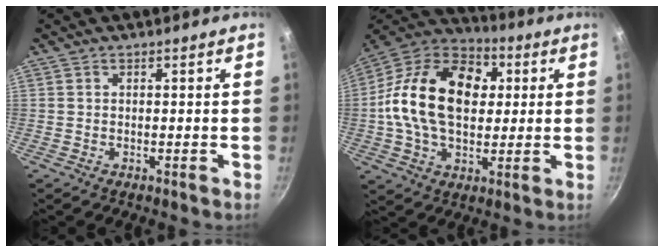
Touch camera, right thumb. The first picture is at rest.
{"total": 22.8, "force": [2.8, 15.5, 16.5], "torque": [-0.266, 0.024, 0.033]}